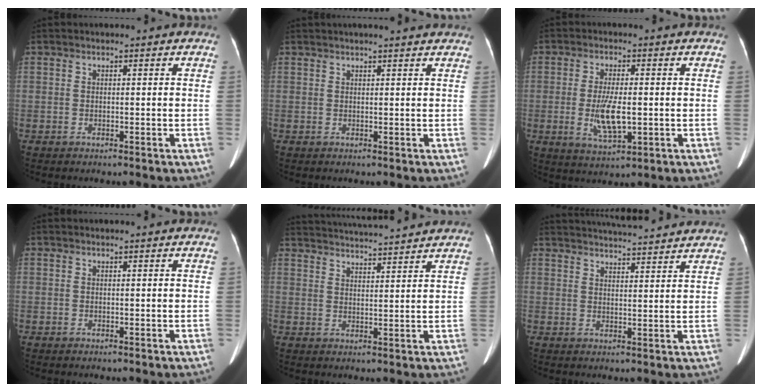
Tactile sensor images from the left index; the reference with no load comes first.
{"total": 5.2, "force": [4.7, 0.1, 2.3], "torque": [-0.032, 0.022, 0.053]}
{"total": 6.6, "force": [-0.9, 1.9, 6.3], "torque": [-0.127, -0.010, -0.012]}
{"total": 0.0}
{"total": 13.5, "force": [12.8, 0.3, 4.1], "torque": [-0.083, 0.023, 0.187]}
{"total": 14.1, "force": [13.3, 1.2, 4.6], "torque": [-0.078, 0.023, 0.181]}